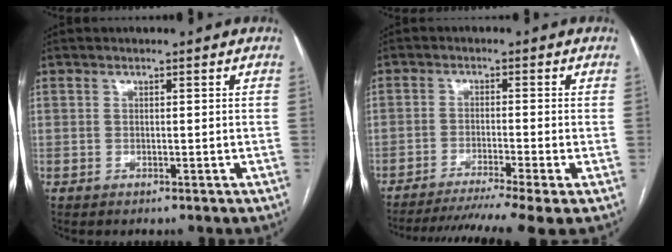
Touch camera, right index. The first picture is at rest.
{"total": 11.6, "force": [-9.2, -1.3, 6.9], "torque": [-0.102, -0.022, -0.142]}